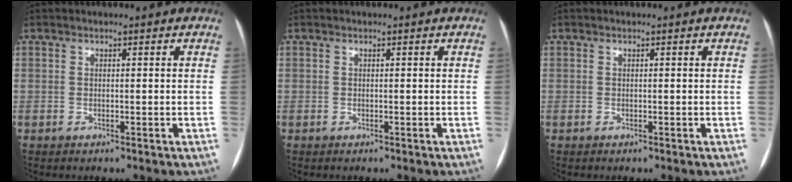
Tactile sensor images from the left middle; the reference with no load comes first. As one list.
[{"total": 0.0}, {"total": 0.0}]